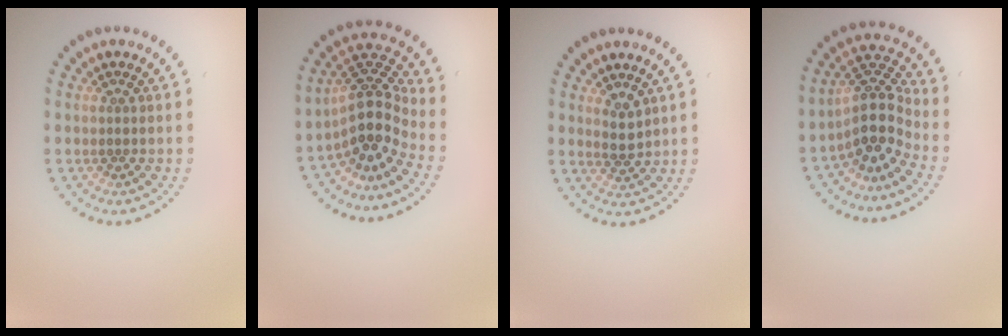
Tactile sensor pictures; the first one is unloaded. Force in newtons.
{"total": 4.6, "press": 3.5, "slide": 3.1}
{"total": 1.8, "press": 1.7, "slide": 0.7}
{"total": 4.6, "press": 3.4, "slide": 3.0}